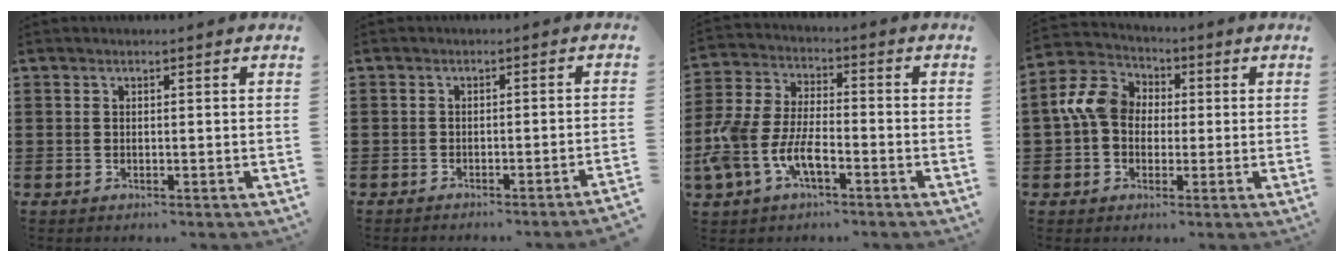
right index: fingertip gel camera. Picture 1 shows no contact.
{"total": 1.8, "force": [-1.6, -0.5, 0.5], "torque": [-0.009, 0.001, -0.033]}
{"total": 8.2, "force": [-4.1, 3.8, 6.0], "torque": [-0.166, -0.008, -0.086]}
{"total": 7.6, "force": [0.2, 6.1, 4.6], "torque": [-0.131, 0.009, -0.002]}